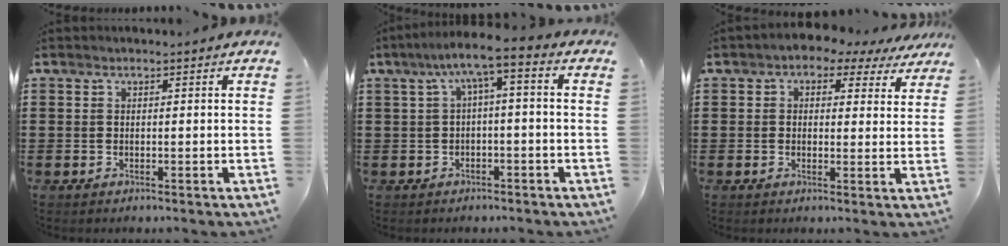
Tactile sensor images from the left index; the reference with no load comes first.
{"total": 4.0, "force": [-0.9, 0.4, 3.9], "torque": [-0.081, -0.004, -0.027]}
{"total": 2.6, "force": [1.6, 1.9, 0.9], "torque": [-0.022, -0.005, 0.022]}